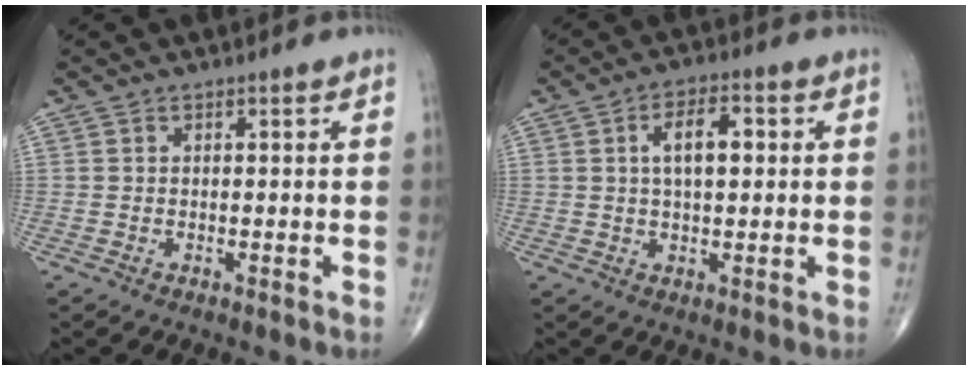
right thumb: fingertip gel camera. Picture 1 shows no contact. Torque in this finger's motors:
{"motor_torque": [0.46, 1.60, 0.55, -0.28, 0.25]}